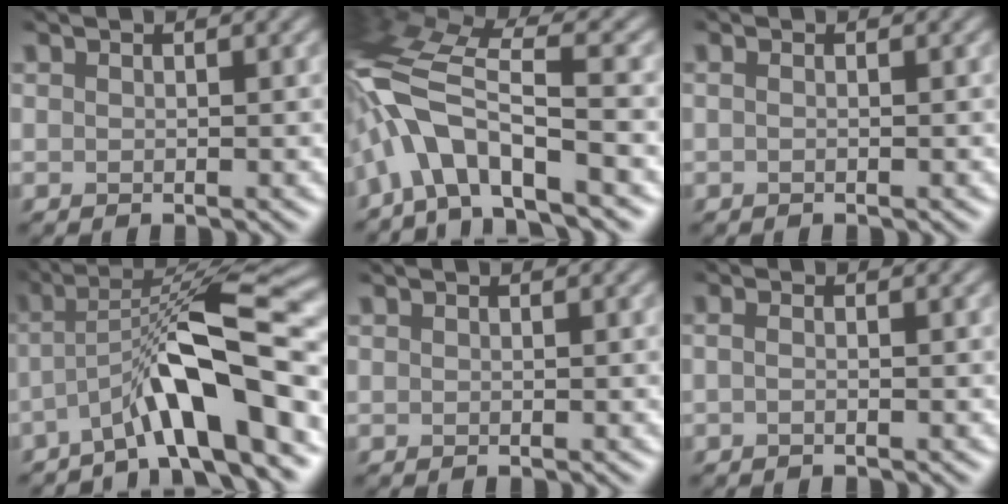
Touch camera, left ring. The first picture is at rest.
{"total": 9.0, "force": [-4.8, 2.9, 7.0], "torque": [-0.138, 0.021, -0.108]}
{"total": 0.0}
{"total": 8.6, "force": [-4.1, 0.8, 7.6], "torque": [-0.107, 0.018, -0.078]}
{"total": 0.0}
{"total": 0.9, "force": [-0.5, 0.2, 0.7], "torque": [-0.013, 0.002, -0.013]}